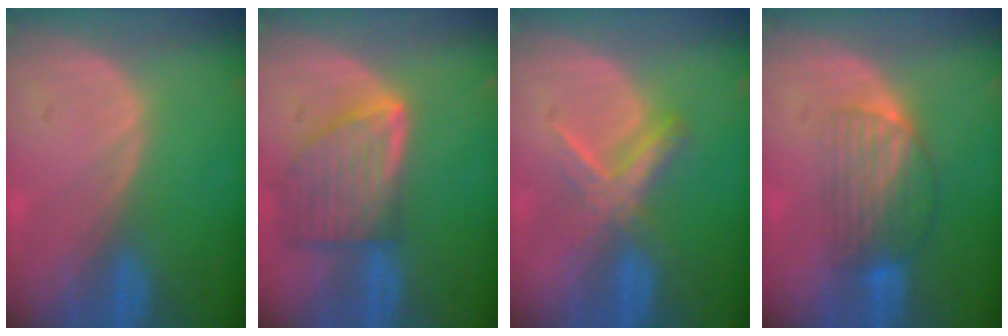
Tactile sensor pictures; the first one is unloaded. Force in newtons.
{"total": 8.2, "press": 7.3, "slide": 3.7}
{"total": 5.5, "press": 5.4, "slide": 1.1}
{"total": 6.6, "press": 5.8, "slide": 3.3}